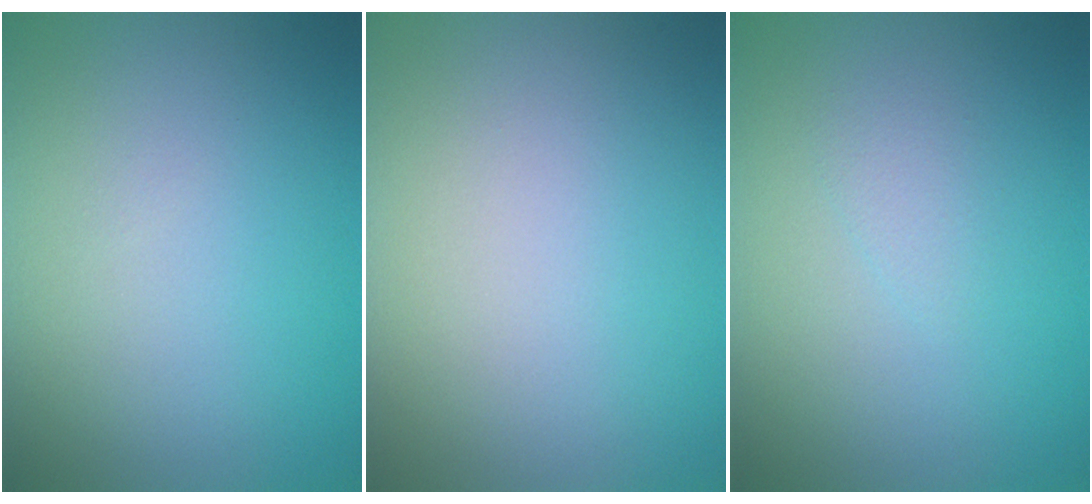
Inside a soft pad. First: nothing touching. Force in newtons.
{"total": 0.0}
{"total": 0.9, "press": 0.9, "slide": 0.1}